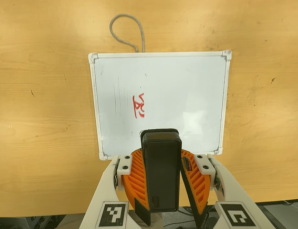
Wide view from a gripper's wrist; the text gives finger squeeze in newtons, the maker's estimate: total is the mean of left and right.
{"total": 9.7, "left": 9.7, "right": 9.7}